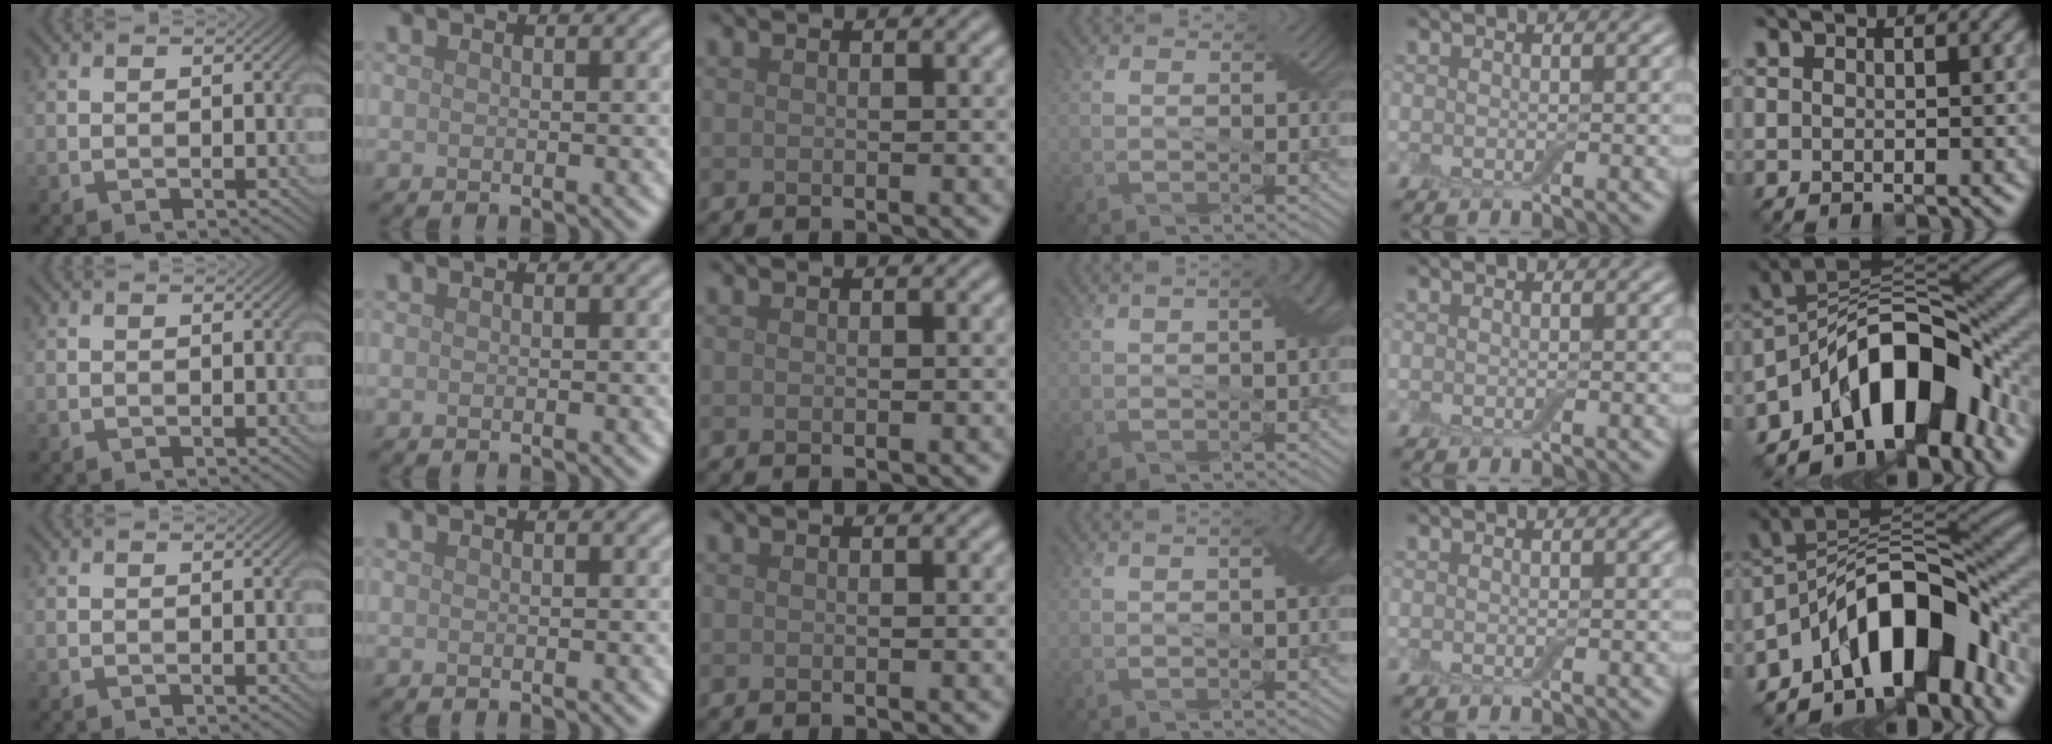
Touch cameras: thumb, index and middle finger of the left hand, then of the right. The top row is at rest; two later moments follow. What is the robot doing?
{"motion": "pour", "object": "bottle"}